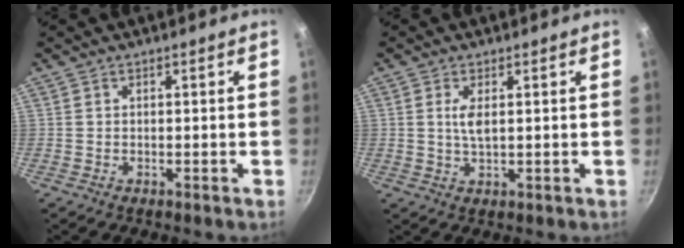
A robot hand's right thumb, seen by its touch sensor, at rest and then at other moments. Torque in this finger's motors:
{"motor_torque": [0.04, 1.19, 0.63, 0.35, 0.15]}